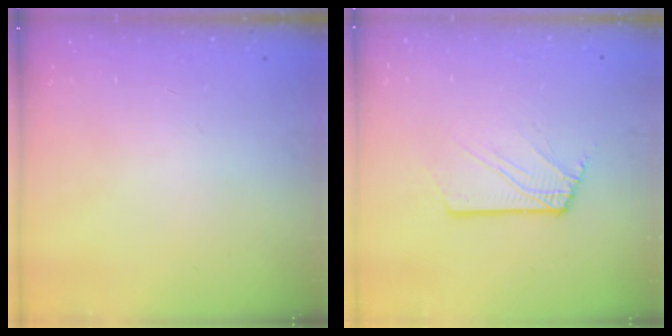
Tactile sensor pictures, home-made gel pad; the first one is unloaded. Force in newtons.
{"total": 2.4, "press": 2.4, "slide": 0.2}